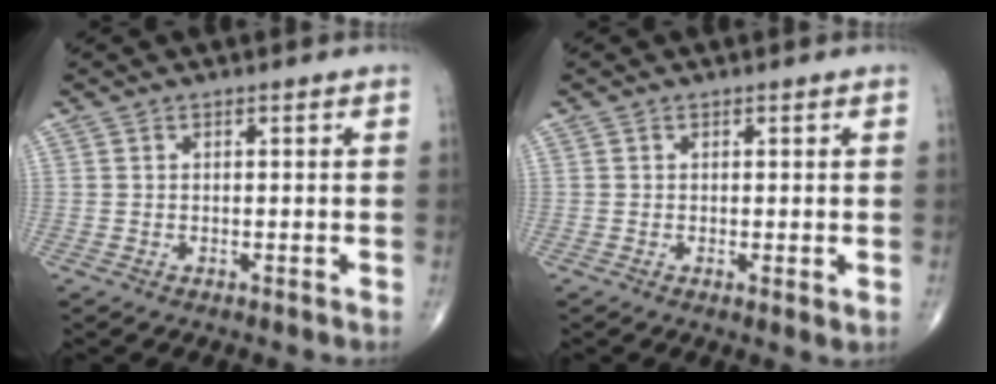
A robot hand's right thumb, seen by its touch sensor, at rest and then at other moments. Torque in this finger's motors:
{"motor_torque": [-0.21, 0.06, 0.06, 0.05, 0.01]}